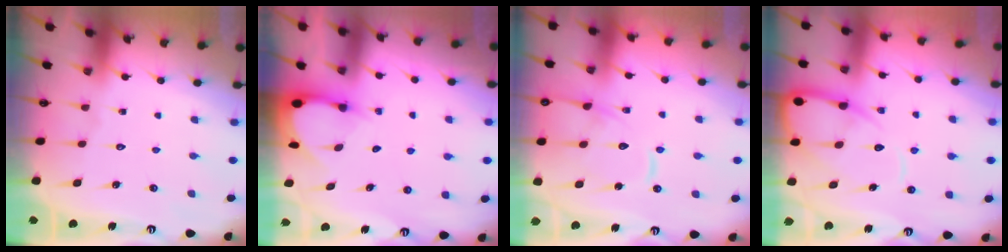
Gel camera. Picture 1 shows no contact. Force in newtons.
{"total": 2.8, "press": 2.8, "slide": 0.2}
{"total": 12.0, "press": 12.0, "slide": 1.2}
{"total": 10.1, "press": 10.1, "slide": 1.0}